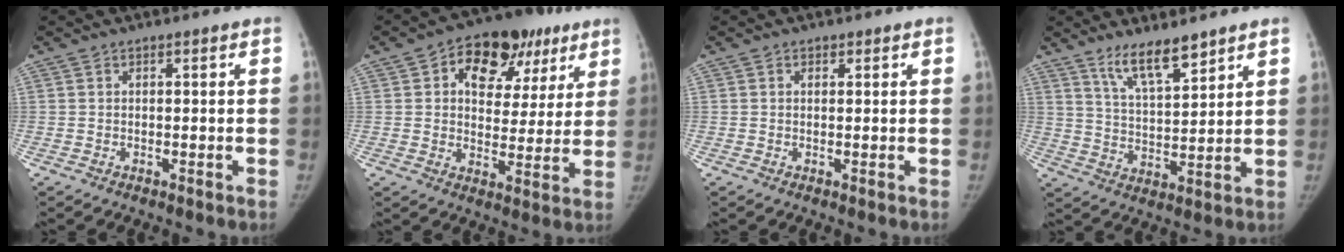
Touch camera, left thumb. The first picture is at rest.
{"total": 17.4, "force": [8.0, 11.2, 10.5], "torque": [-0.091, 0.004, 0.113]}
{"total": 0.8, "force": [0.4, 0.6, 0.3], "torque": [-0.001, -0.002, 0.005]}
{"total": 8.6, "force": [6.6, 1.9, 5.2], "torque": [-0.083, -0.049, 0.127]}